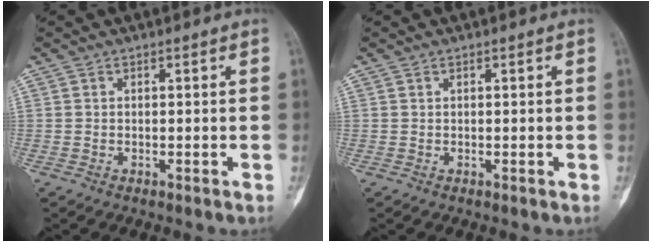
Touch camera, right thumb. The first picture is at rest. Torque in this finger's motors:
{"motor_torque": [0.08, 0.13, -0.14, -0.18, 0.06]}